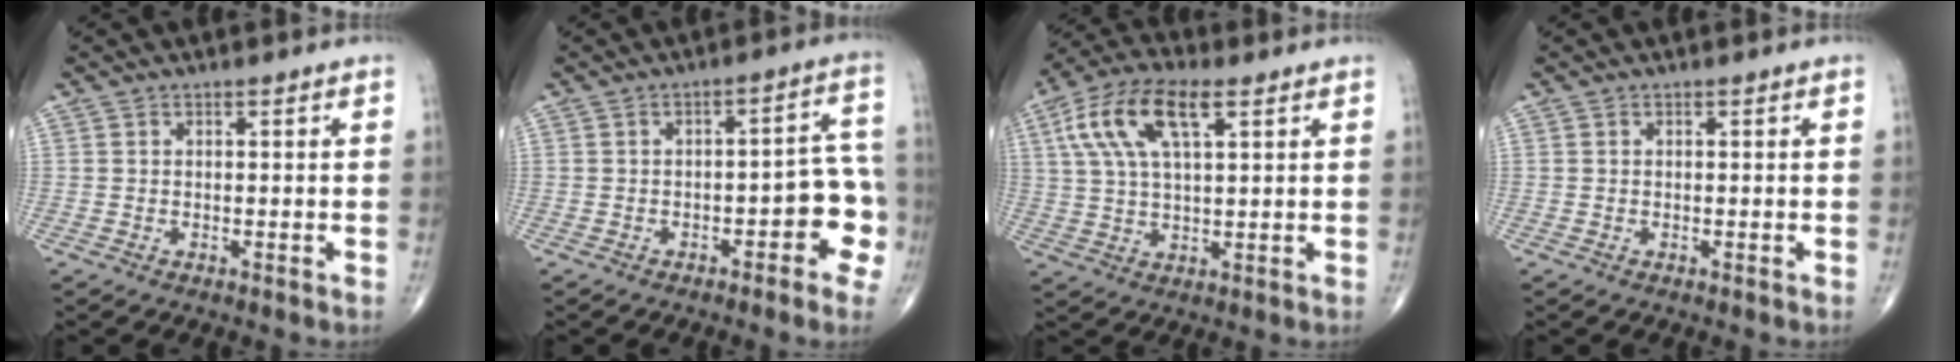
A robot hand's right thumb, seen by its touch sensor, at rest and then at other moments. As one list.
[{"total": 9.3, "force": [-3.1, 3.7, 7.9], "torque": [-0.058, 0.041, -0.042]}, {"total": 13.5, "force": [5.2, 5.7, 11.0], "torque": [-0.222, 0.013, 0.093]}, {"total": 0.0}]